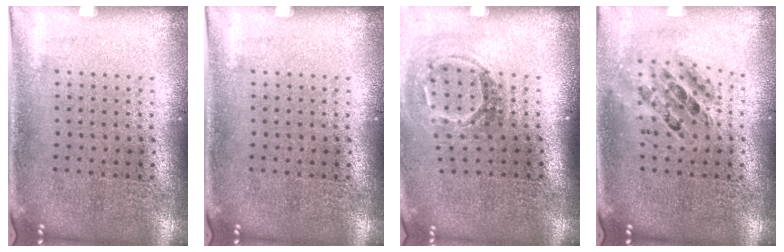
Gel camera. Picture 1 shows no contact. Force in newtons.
{"total": 0.0}
{"total": 1.8, "press": 1.2, "slide": 1.3}
{"total": 0.6, "press": 0.6, "slide": 0.2}